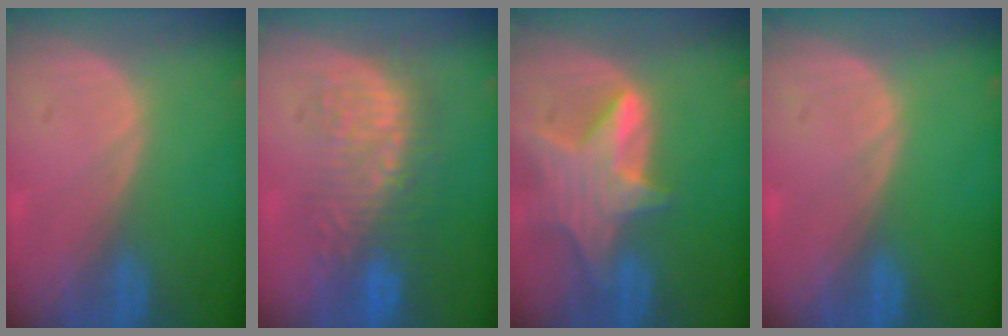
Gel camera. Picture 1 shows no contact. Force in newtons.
{"total": 9.1, "press": 8.7, "slide": 2.6}
{"total": 8.2, "press": 7.3, "slide": 3.7}
{"total": 0.0}